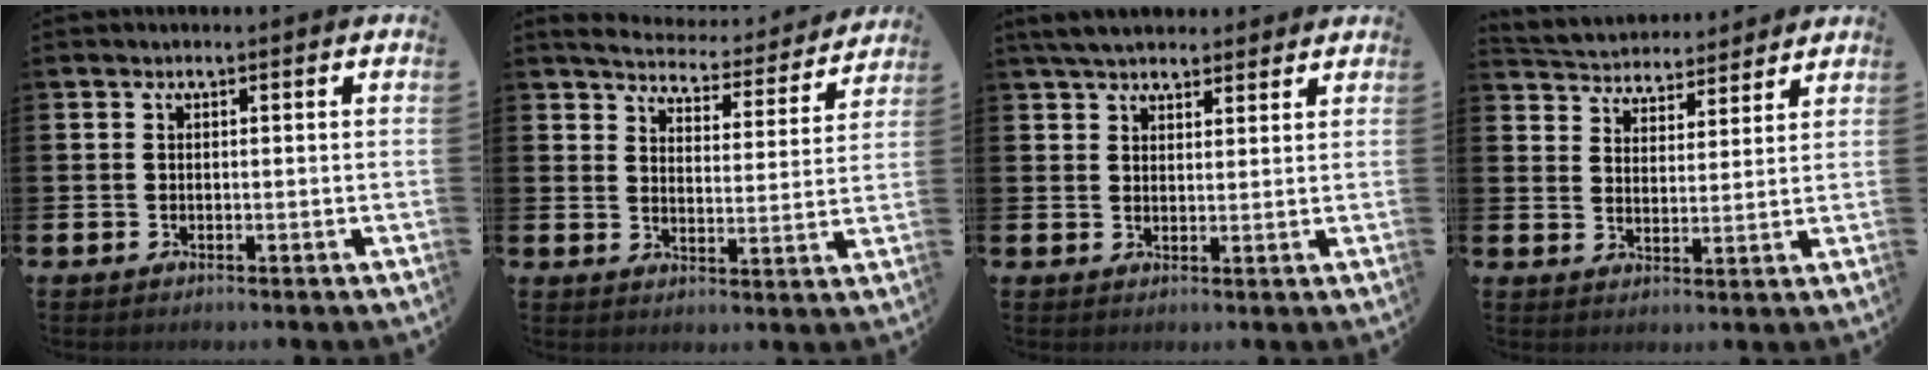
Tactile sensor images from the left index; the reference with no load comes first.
{"total": 5.1, "force": [5.0, 0.7, 0.9], "torque": [-0.038, -0.040, 0.082]}
{"total": 4.9, "force": [4.5, 1.5, 1.2], "torque": [-0.036, -0.009, 0.084]}
{"total": 4.6, "force": [4.4, 1.2, -0.4], "torque": [-0.021, -0.029, 0.078]}